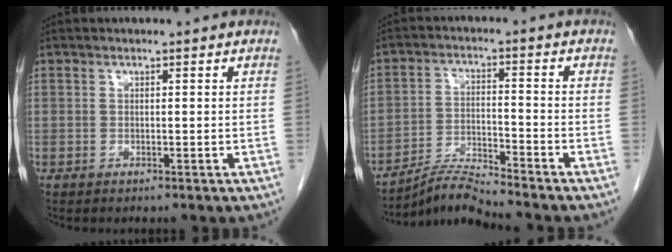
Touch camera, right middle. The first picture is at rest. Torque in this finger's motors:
{"motor_torque": [-0.26, -0.23, -0.15, -0.02]}